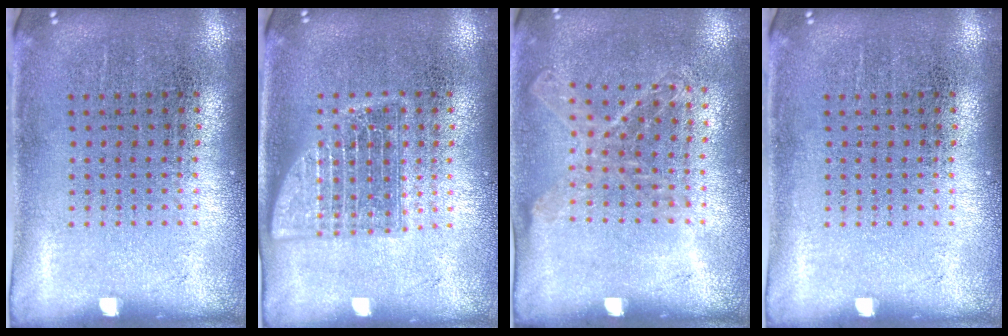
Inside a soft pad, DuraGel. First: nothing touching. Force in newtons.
{"total": 2.2, "press": 2.2, "slide": 0.3}
{"total": 1.1, "press": 1.0, "slide": 0.4}
{"total": 0.0}